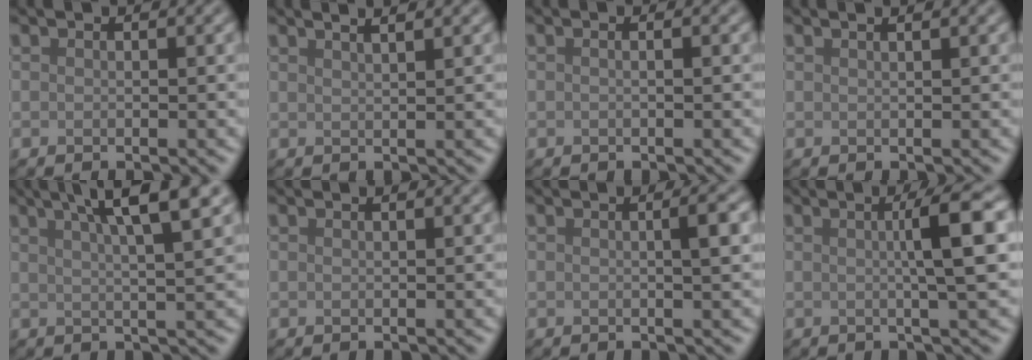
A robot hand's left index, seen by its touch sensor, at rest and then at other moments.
{"total": 3.6, "force": [2.4, 1.4, 2.2], "torque": [0.001, 0.023, -0.002]}
{"total": 1.3, "force": [0.2, 0.6, 1.1], "torque": [-0.006, -0.006, -0.010]}
{"total": 2.2, "force": [1.3, 1.0, 1.5], "torque": [0.002, 0.001, -0.010]}
{"total": 7.2, "force": [3.7, 1.4, 6.0], "torque": [-0.059, 0.022, 0.045]}
{"total": 0.8, "force": [0.5, 0.3, 0.6], "torque": [-0.004, 0.001, 0.000]}
{"total": 2.0, "force": [0.2, 0.4, 2.0], "torque": [-0.025, 0.007, -0.001]}
{"total": 4.9, "force": [0.6, 0.6, 4.9], "torque": [-0.068, 0.010, 0.006]}